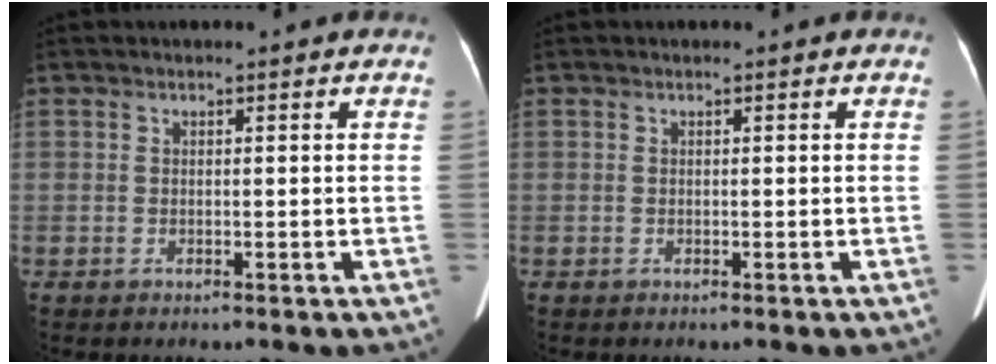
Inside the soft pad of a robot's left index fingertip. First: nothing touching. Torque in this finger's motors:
{"motor_torque": [-0.01, 0.01, 0.00, 0.00]}